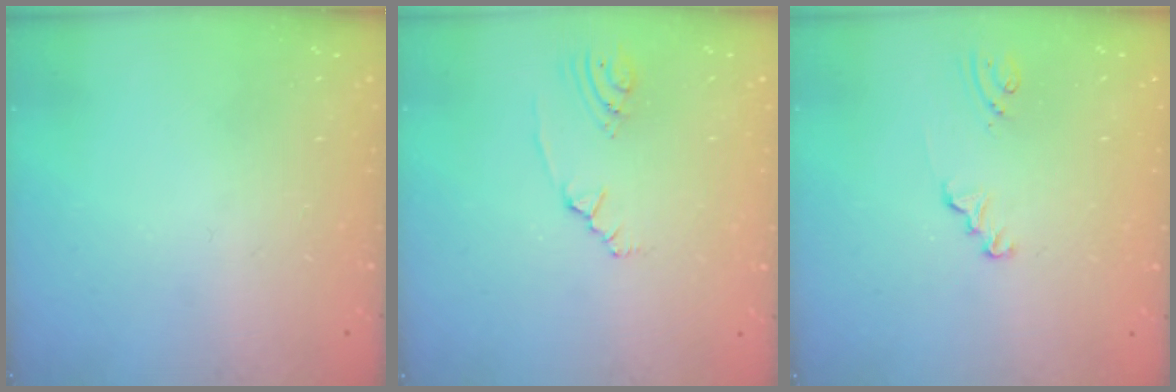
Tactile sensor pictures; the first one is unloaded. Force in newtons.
{"total": 2.2, "press": 2.1, "slide": 0.8}
{"total": 1.5, "press": 1.5, "slide": 0.2}